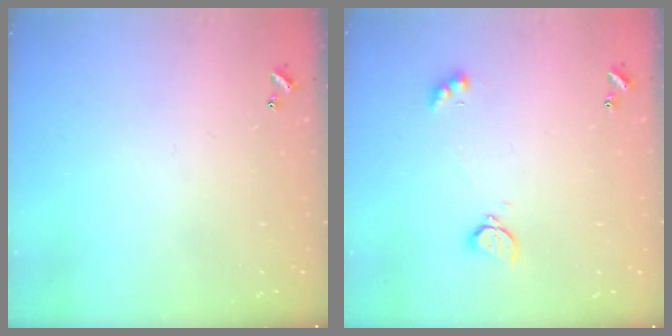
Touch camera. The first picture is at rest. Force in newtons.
{"total": 2.6, "press": 2.5, "slide": 0.7}